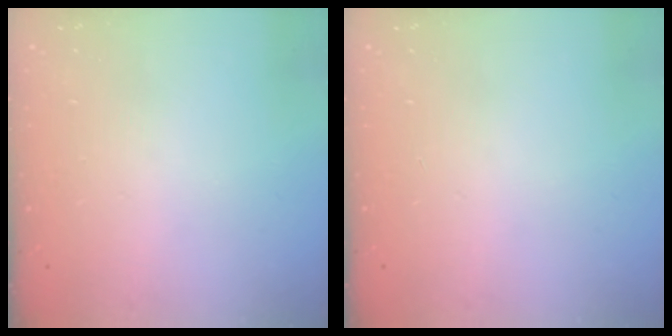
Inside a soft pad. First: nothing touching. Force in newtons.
{"total": 0.0}